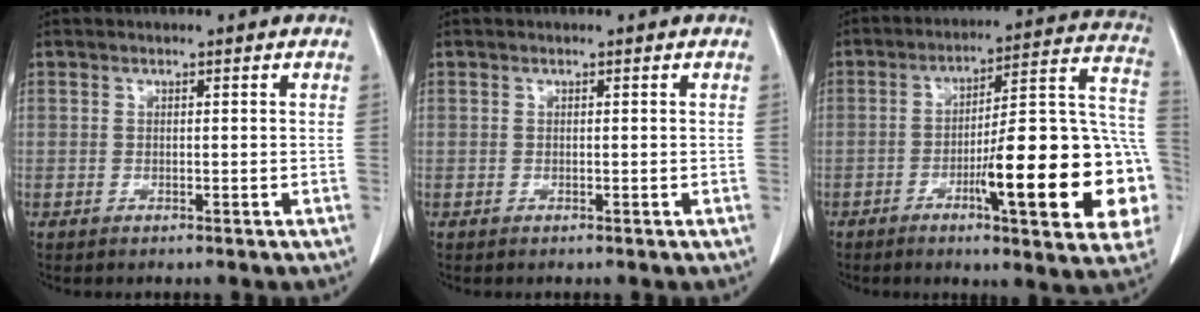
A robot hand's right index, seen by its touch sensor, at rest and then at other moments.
{"total": 0.0}
{"total": 22.6, "force": [-6.2, 3.6, 21.4], "torque": [-0.215, 0.025, -0.080]}